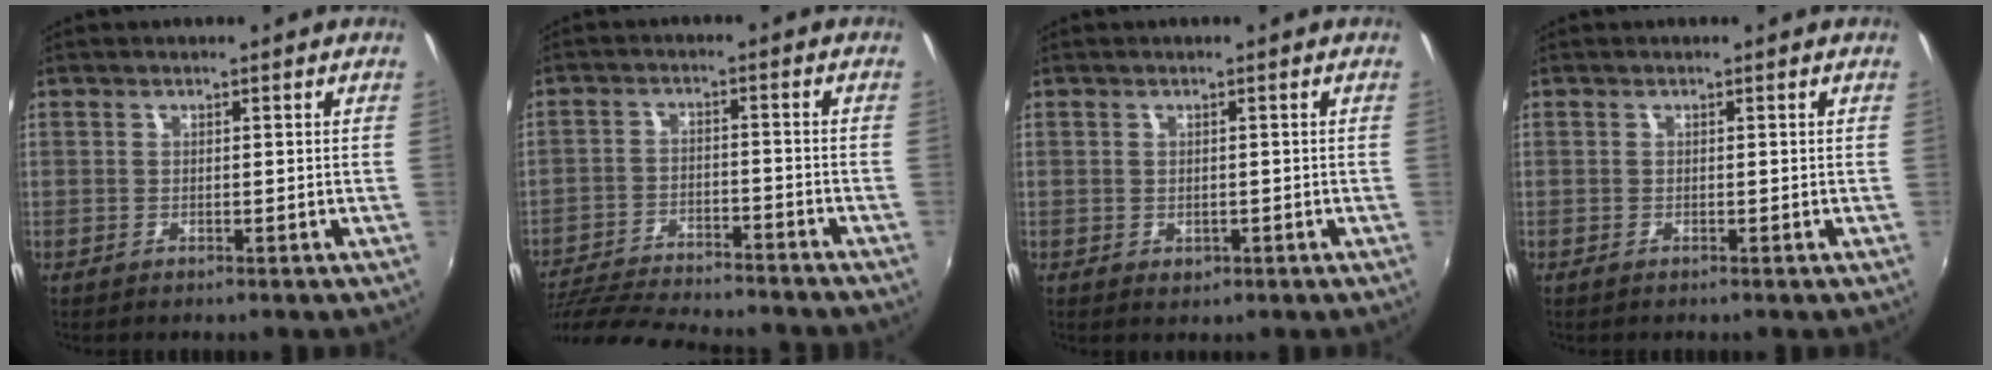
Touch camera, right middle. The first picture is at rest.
{"total": 20.2, "force": [-17.9, 3.7, 8.7], "torque": [-0.180, -0.028, -0.273]}
{"total": 1.2, "force": [-0.3, 1.0, 0.7], "torque": [-0.008, -0.002, -0.002]}
{"total": 0.0}